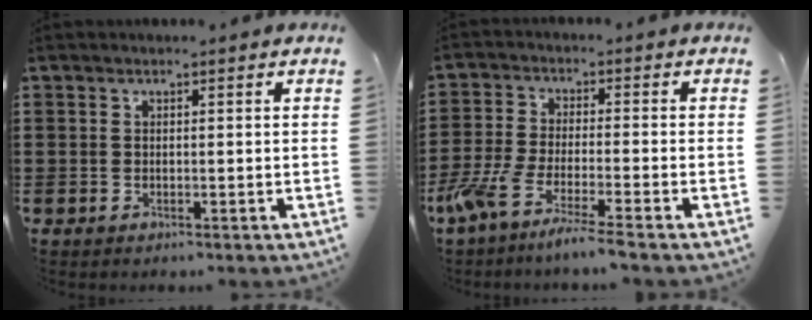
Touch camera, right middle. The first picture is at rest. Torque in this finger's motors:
{"motor_torque": [1.51, -0.63, 0.59, 0.17]}